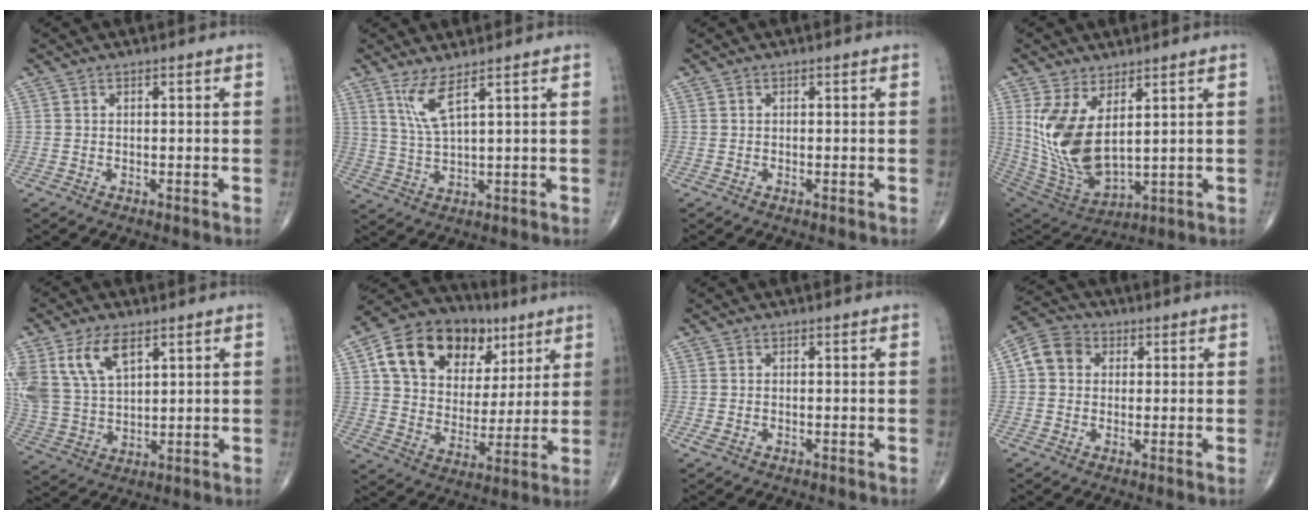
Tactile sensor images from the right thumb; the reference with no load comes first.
{"total": 5.3, "force": [3.1, 0.3, 4.3], "torque": [-0.099, -0.029, 0.072]}
{"total": 0.0}
{"total": 14.8, "force": [3.9, 7.2, 12.3], "torque": [-0.244, -0.033, 0.099]}
{"total": 13.1, "force": [6.4, 7.2, 8.9], "torque": [-0.176, -0.014, 0.135]}
{"total": 20.2, "force": [8.6, 14.3, 11.4], "torque": [-0.162, -0.005, 0.142]}
{"total": 1.1, "force": [-0.3, 0.7, 0.8], "torque": [-0.024, 0.001, -0.004]}
{"total": 6.4, "force": [1.2, 5.4, 3.3], "torque": [-0.051, 0.015, 0.012]}